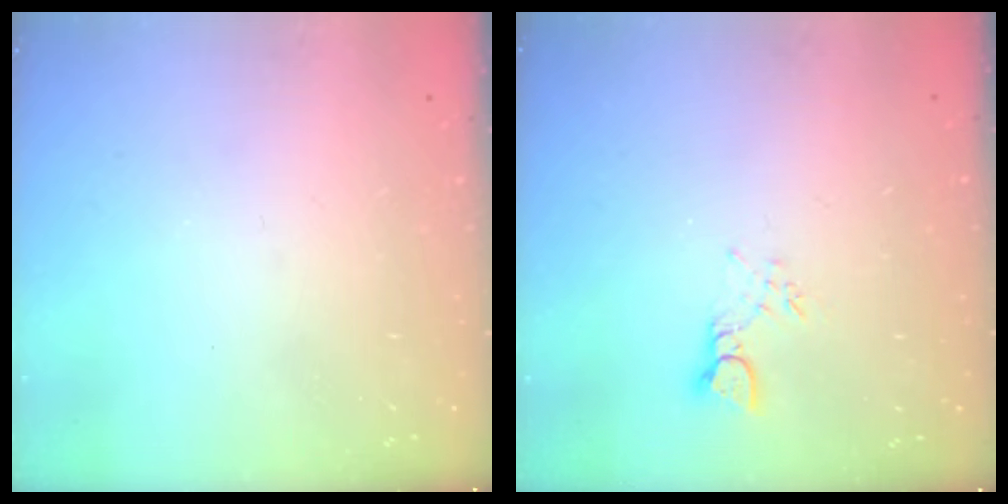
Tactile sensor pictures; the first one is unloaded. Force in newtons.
{"total": 3.3, "press": 3.3, "slide": 0.2}